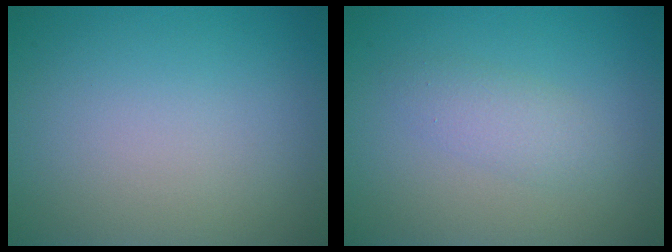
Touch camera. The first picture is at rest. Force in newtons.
{"total": 2.0, "press": 2.0, "slide": 0.2}